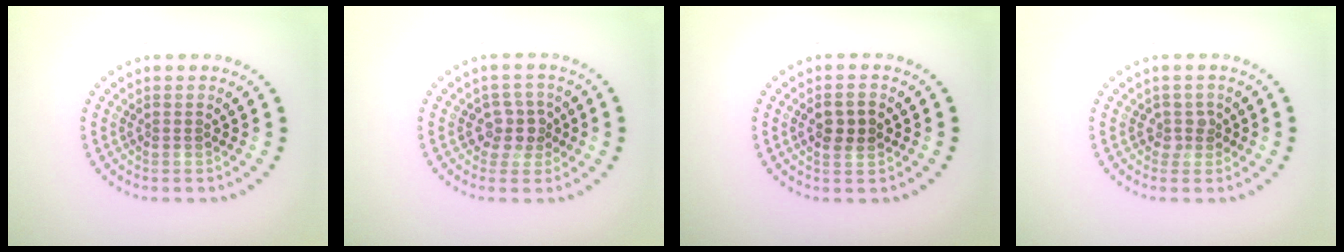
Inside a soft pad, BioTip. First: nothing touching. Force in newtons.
{"total": 2.4, "press": 2.1, "slide": 1.2}
{"total": 2.5, "press": 2.5, "slide": 0.5}
{"total": 1.2, "press": 1.0, "slide": 0.6}